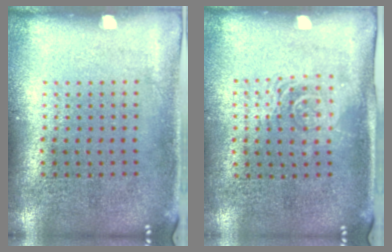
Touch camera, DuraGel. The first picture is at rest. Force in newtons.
{"total": 1.6, "press": 1.4, "slide": 0.7}